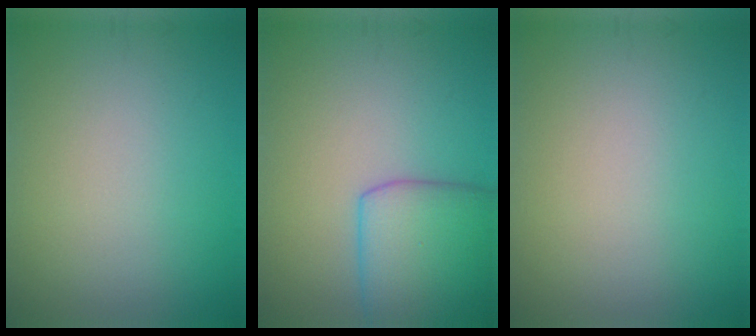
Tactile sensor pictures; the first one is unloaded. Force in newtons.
{"total": 5.8, "press": 5.8, "slide": 0.3}
{"total": 0.0}